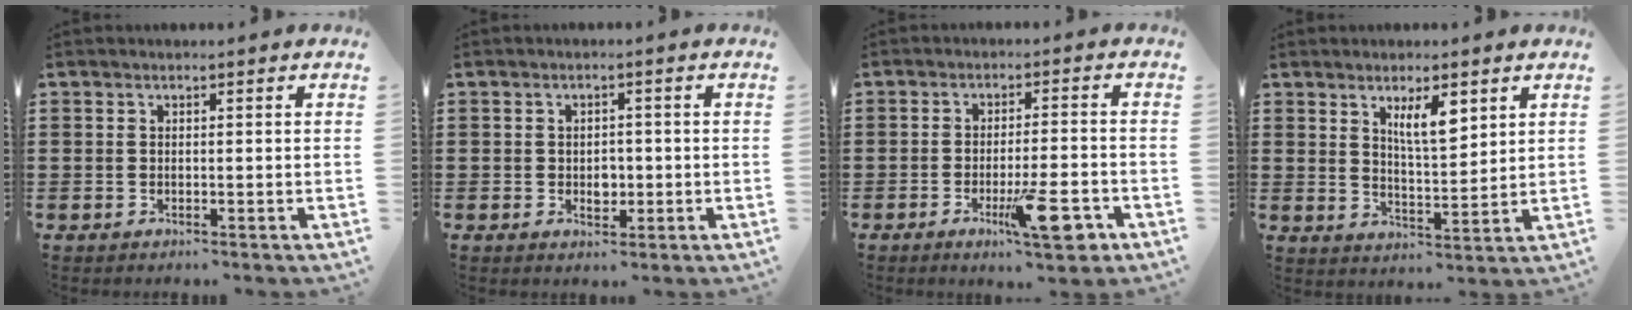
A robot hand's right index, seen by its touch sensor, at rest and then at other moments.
{"total": 2.3, "force": [-0.4, 1.7, 1.5], "torque": [-0.016, -0.003, -0.013]}
{"total": 9.1, "force": [-4.0, 1.8, 8.0], "torque": [-0.134, -0.002, -0.062]}
{"total": 5.6, "force": [3.1, 1.7, 4.4], "torque": [-0.084, 0.002, 0.052]}